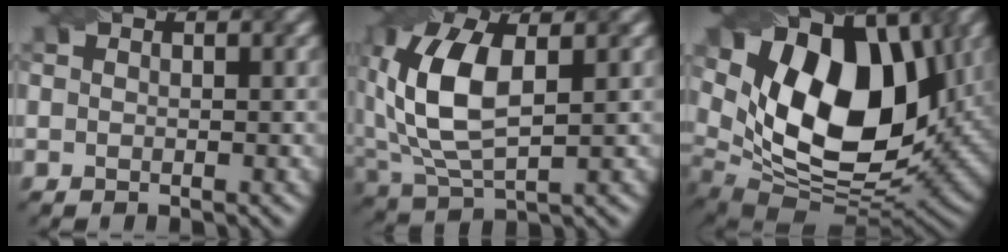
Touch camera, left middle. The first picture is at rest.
{"total": 8.6, "force": [1.3, 4.5, 7.2], "torque": [-0.169, 0.004, 0.025]}
{"total": 16.7, "force": [4.8, 9.9, 12.6], "torque": [-0.200, -0.001, 0.082]}